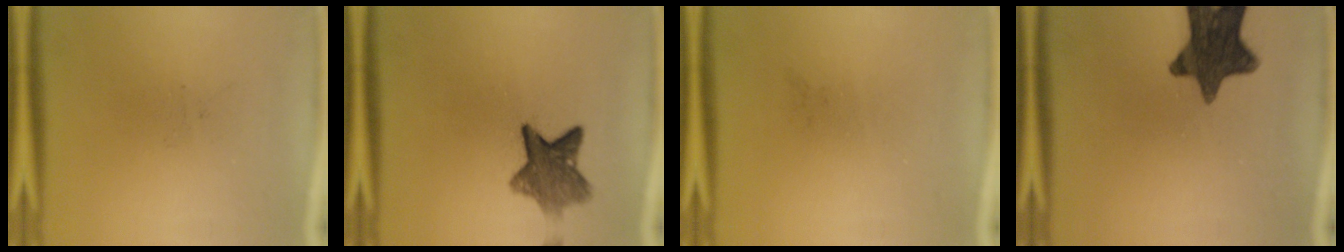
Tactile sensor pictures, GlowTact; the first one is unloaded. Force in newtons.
{"total": 7.2}
{"total": 0.0}
{"total": 13.3}